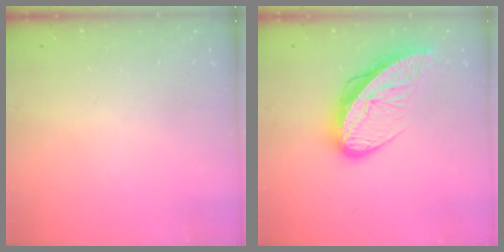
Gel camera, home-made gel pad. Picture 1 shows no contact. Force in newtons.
{"total": 12.5, "press": 12.5, "slide": 1.3}